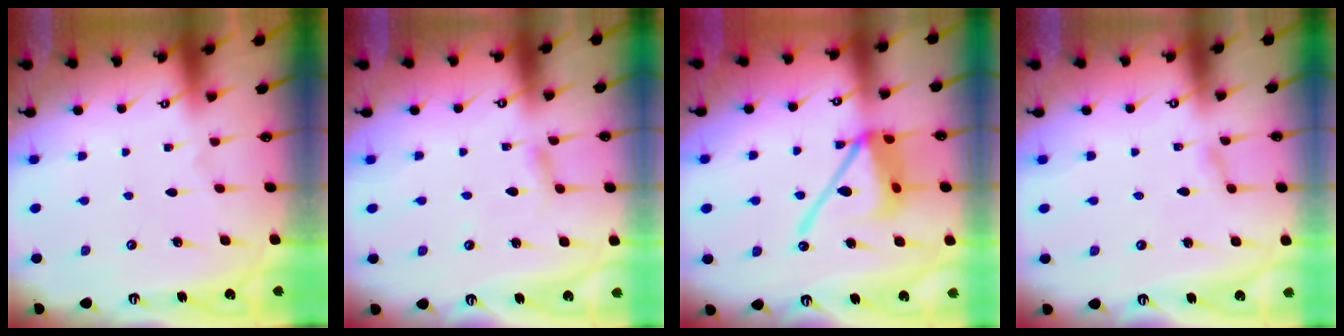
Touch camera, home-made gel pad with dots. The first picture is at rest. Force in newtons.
{"total": 5.1, "press": 5.1, "slide": 0.6}
{"total": 14.8, "press": 14.7, "slide": 1.9}
{"total": 0.9, "press": 0.9, "slide": 0.1}